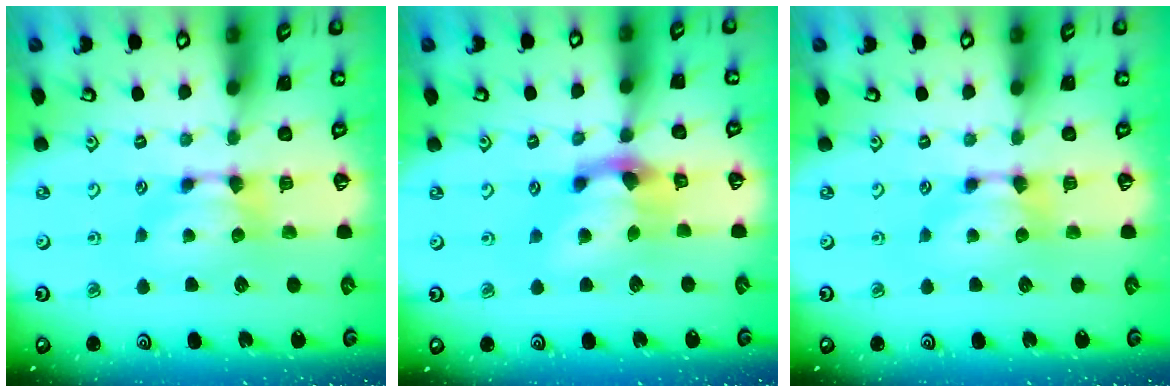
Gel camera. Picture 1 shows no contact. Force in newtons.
{"total": 3.7, "press": 3.0, "slide": 2.1}
{"total": 0.0}